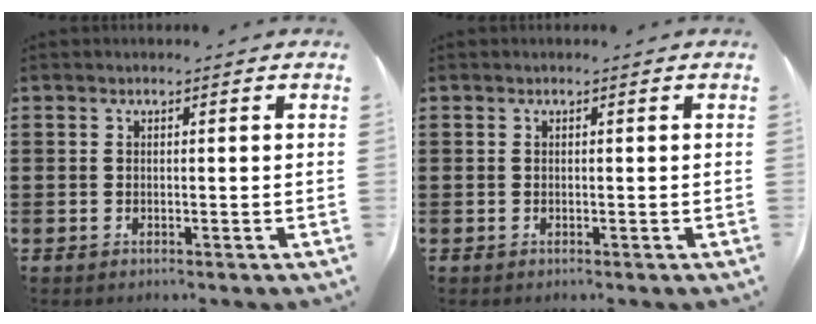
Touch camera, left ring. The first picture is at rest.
{"total": 0.0}